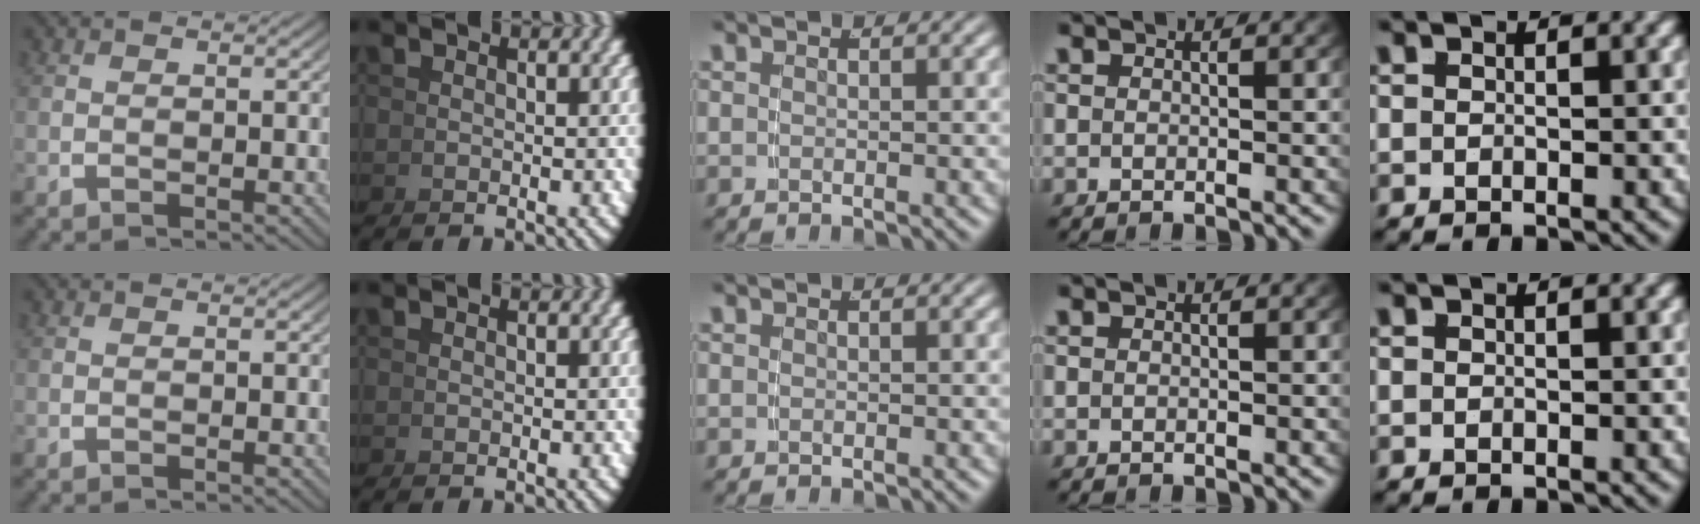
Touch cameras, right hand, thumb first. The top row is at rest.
{}